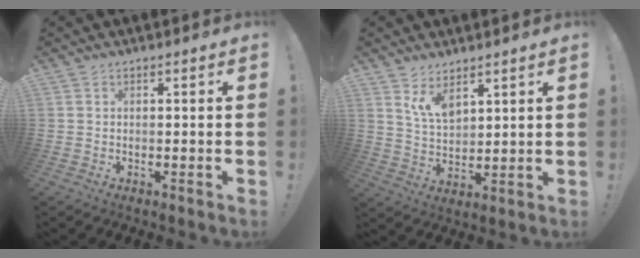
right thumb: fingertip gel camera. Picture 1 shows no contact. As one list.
[{"total": 7.7, "force": [5.6, 3.7, 3.8], "torque": [-0.079, -0.033, 0.108]}]